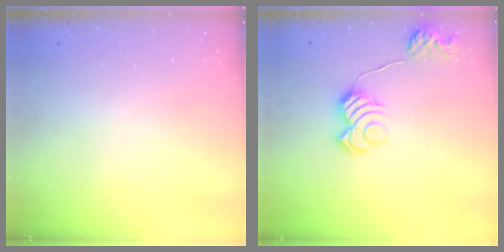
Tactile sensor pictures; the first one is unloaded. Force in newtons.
{"total": 11.1, "press": 11.0, "slide": 0.7}